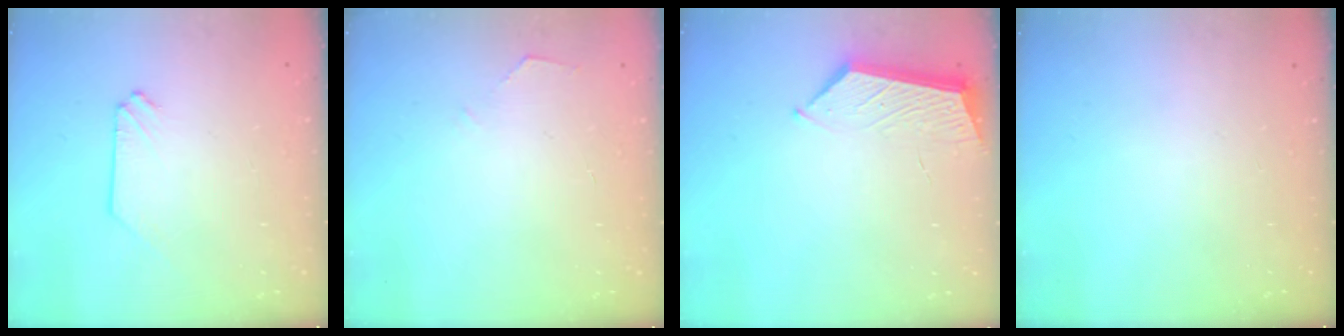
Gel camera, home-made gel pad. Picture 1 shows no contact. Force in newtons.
{"total": 2.2, "press": 2.2, "slide": 0.3}
{"total": 5.5, "press": 5.5, "slide": 0.4}
{"total": 0.0}